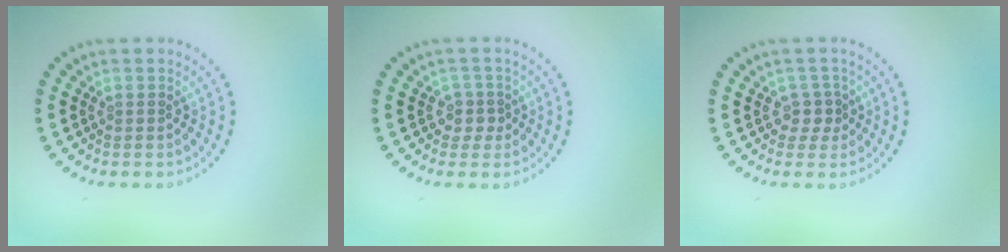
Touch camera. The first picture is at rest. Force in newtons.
{"total": 1.7, "press": 1.2, "slide": 1.1}
{"total": 1.6, "press": 1.2, "slide": 1.1}